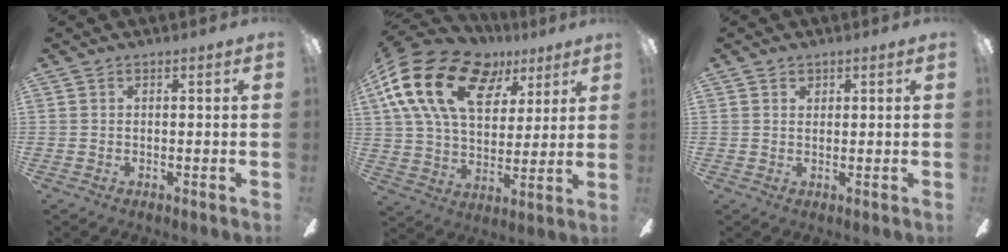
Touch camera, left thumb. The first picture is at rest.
{"total": 22.1, "force": [10.3, 13.7, 13.9], "torque": [-0.270, -0.033, 0.182]}
{"total": 1.2, "force": [0.9, 0.7, 0.1], "torque": [0.006, -0.002, 0.016]}